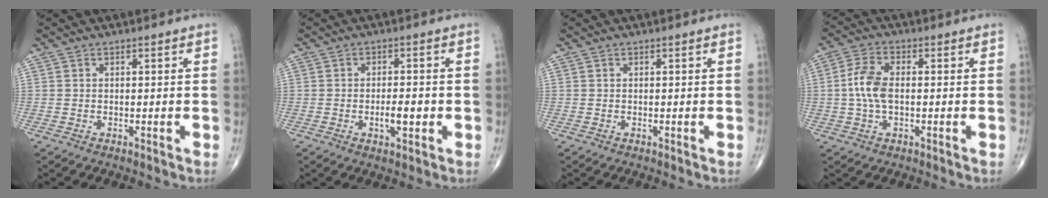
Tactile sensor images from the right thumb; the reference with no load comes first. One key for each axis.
{"total": 4.4, "fx": -1.0, "fy": 1.8, "fz": 3.9, "tx": -0.055, "ty": 0.001, "tz": -0.016}
{"total": 0.0}
{"total": 6.7, "fx": -0.1, "fy": 3.5, "fz": 5.7, "tx": -0.127, "ty": 0.016, "tz": -0.006}